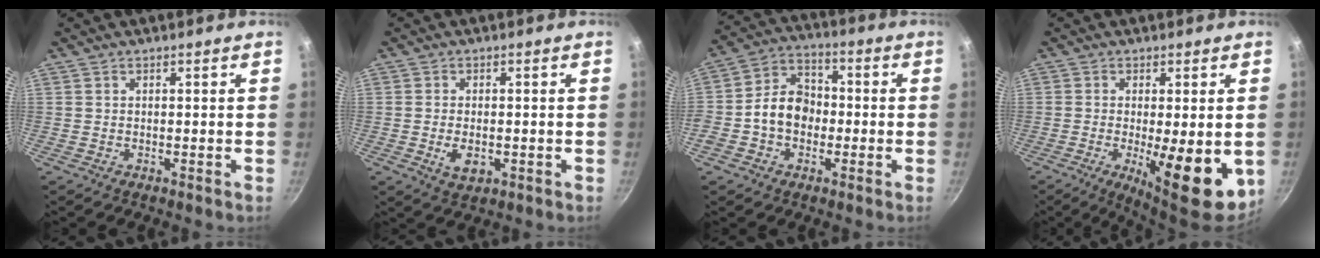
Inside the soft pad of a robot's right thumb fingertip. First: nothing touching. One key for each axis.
{"total": 4.5, "fx": -1.0, "fy": 2.7, "fz": 3.5, "tx": -0.059, "ty": -0.001, "tz": -0.013}
{"total": 9.9, "fx": -1.5, "fy": 7.7, "fz": 6.0, "tx": -0.064, "ty": 0.033, "tz": -0.041}
{"total": 13.3, "fx": -2.9, "fy": 4.2, "fz": 12.2, "tx": -0.158, "ty": -0.009, "tz": -0.029}